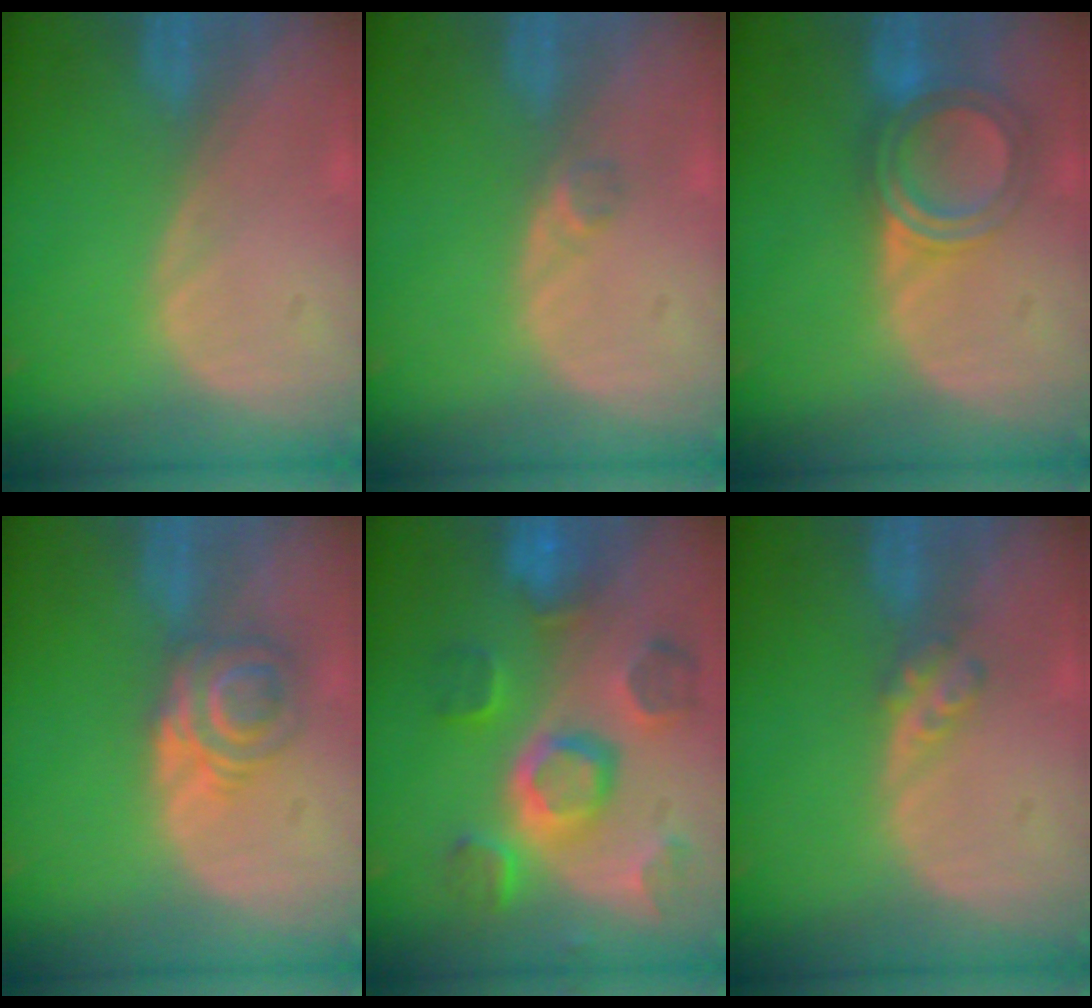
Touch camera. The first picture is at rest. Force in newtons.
{"total": 1.3, "press": 1.1, "slide": 0.7}
{"total": 5.7, "press": 5.6, "slide": 1.3}
{"total": 6.3, "press": 5.4, "slide": 3.2}
{"total": 11.4, "press": 10.1, "slide": 5.3}
{"total": 2.7, "press": 2.3, "slide": 1.3}